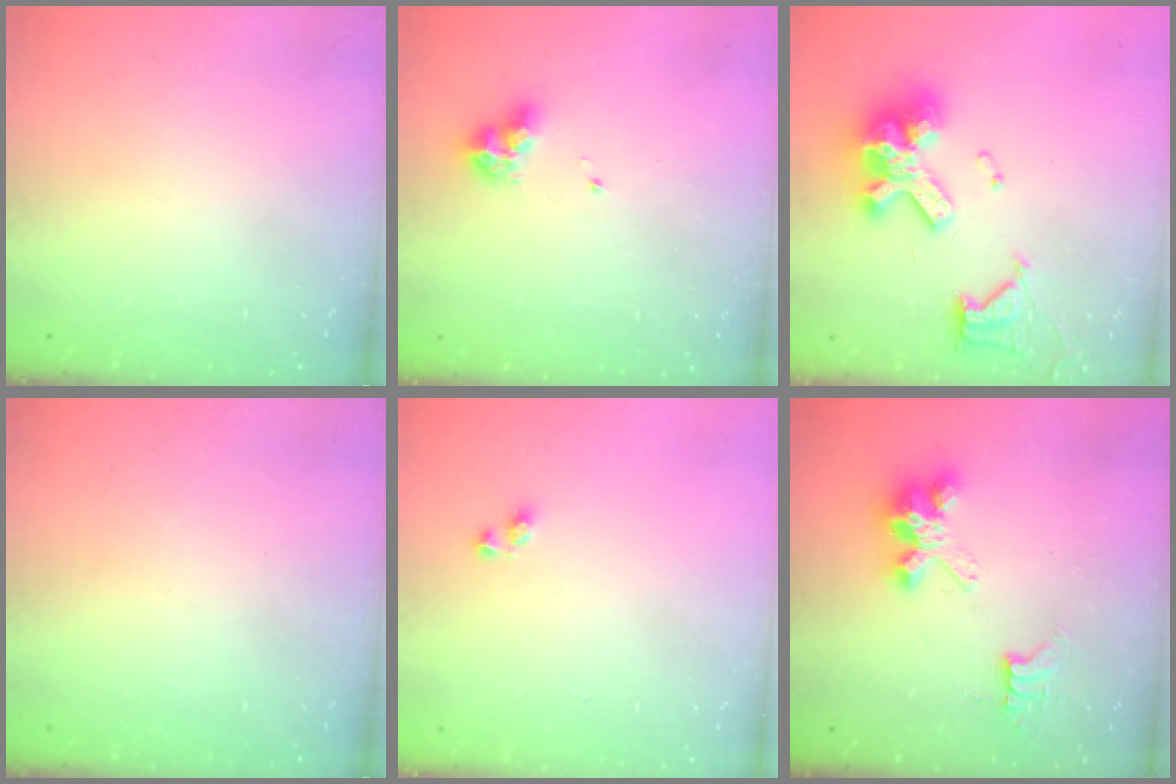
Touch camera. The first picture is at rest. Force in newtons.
{"total": 8.5, "press": 8.4, "slide": 0.9}
{"total": 15.7, "press": 15.6, "slide": 1.7}
{"total": 0.0}
{"total": 2.9, "press": 2.7, "slide": 1.1}
{"total": 7.9, "press": 7.9, "slide": 0.6}